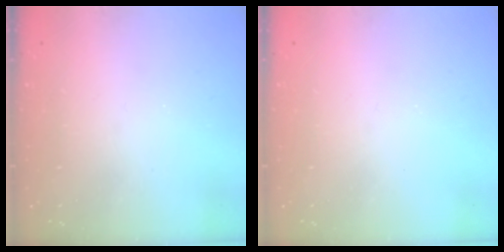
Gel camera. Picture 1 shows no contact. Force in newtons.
{"total": 0.0}